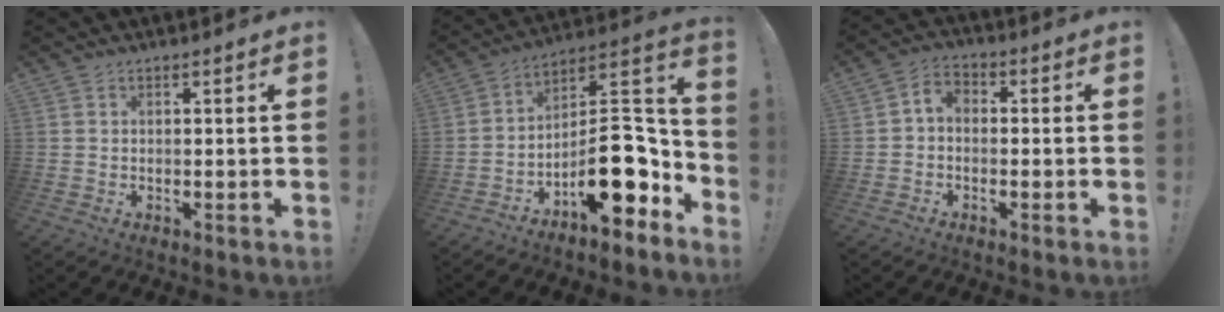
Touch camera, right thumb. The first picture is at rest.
{"total": 17.6, "force": [-5.9, 8.7, 14.1], "torque": [-0.184, 0.032, -0.084]}
{"total": 3.3, "force": [-1.3, 2.5, 1.8], "torque": [-0.035, 0.009, -0.025]}